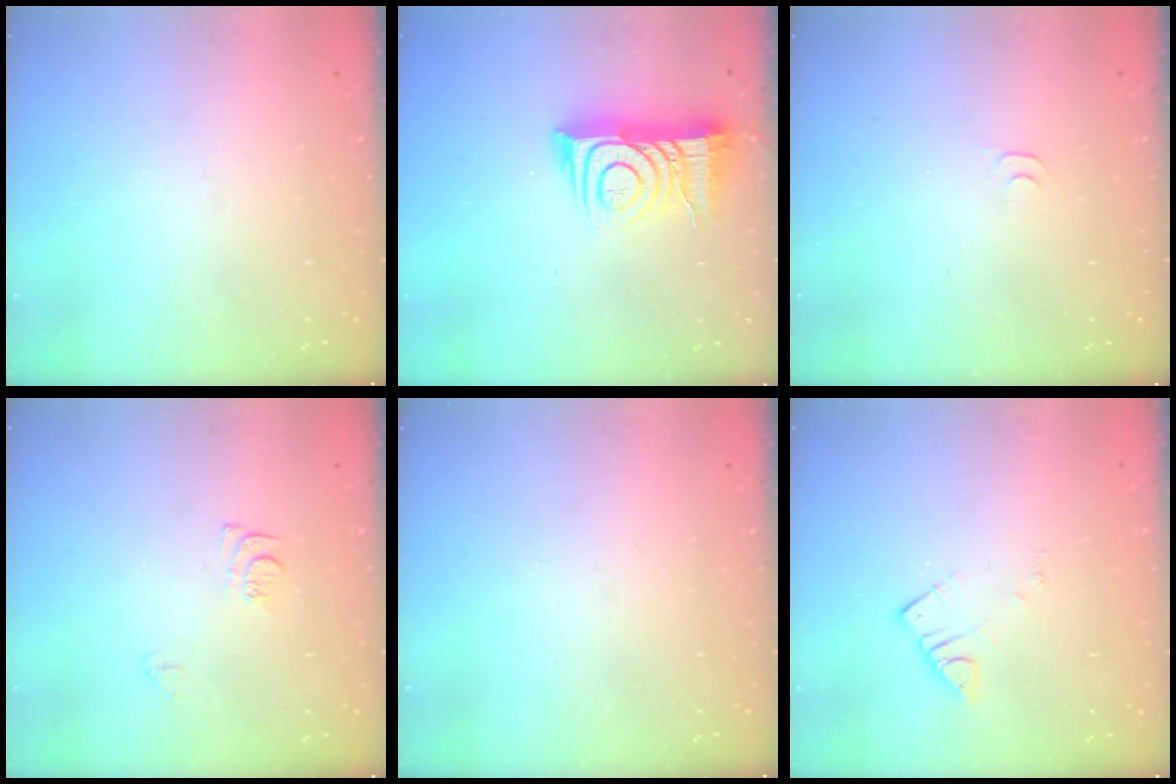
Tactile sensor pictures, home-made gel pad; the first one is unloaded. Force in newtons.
{"total": 12.2, "press": 12.2, "slide": 1.1}
{"total": 3.9, "press": 3.9, "slide": 0.3}
{"total": 6.2, "press": 6.2, "slide": 0.8}
{"total": 0.0}
{"total": 2.7, "press": 2.7, "slide": 0.2}